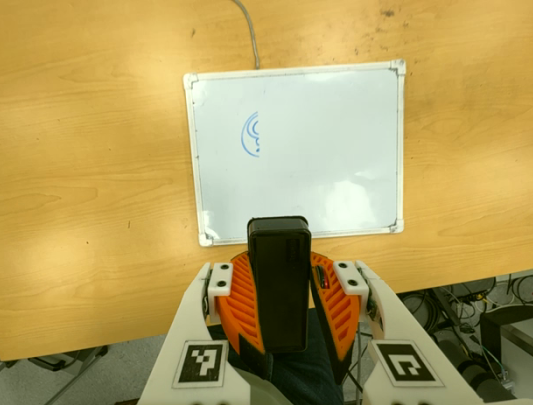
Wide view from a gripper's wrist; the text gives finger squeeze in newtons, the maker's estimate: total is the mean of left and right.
{"total": 10.8, "left": 9.6, "right": 11.9}